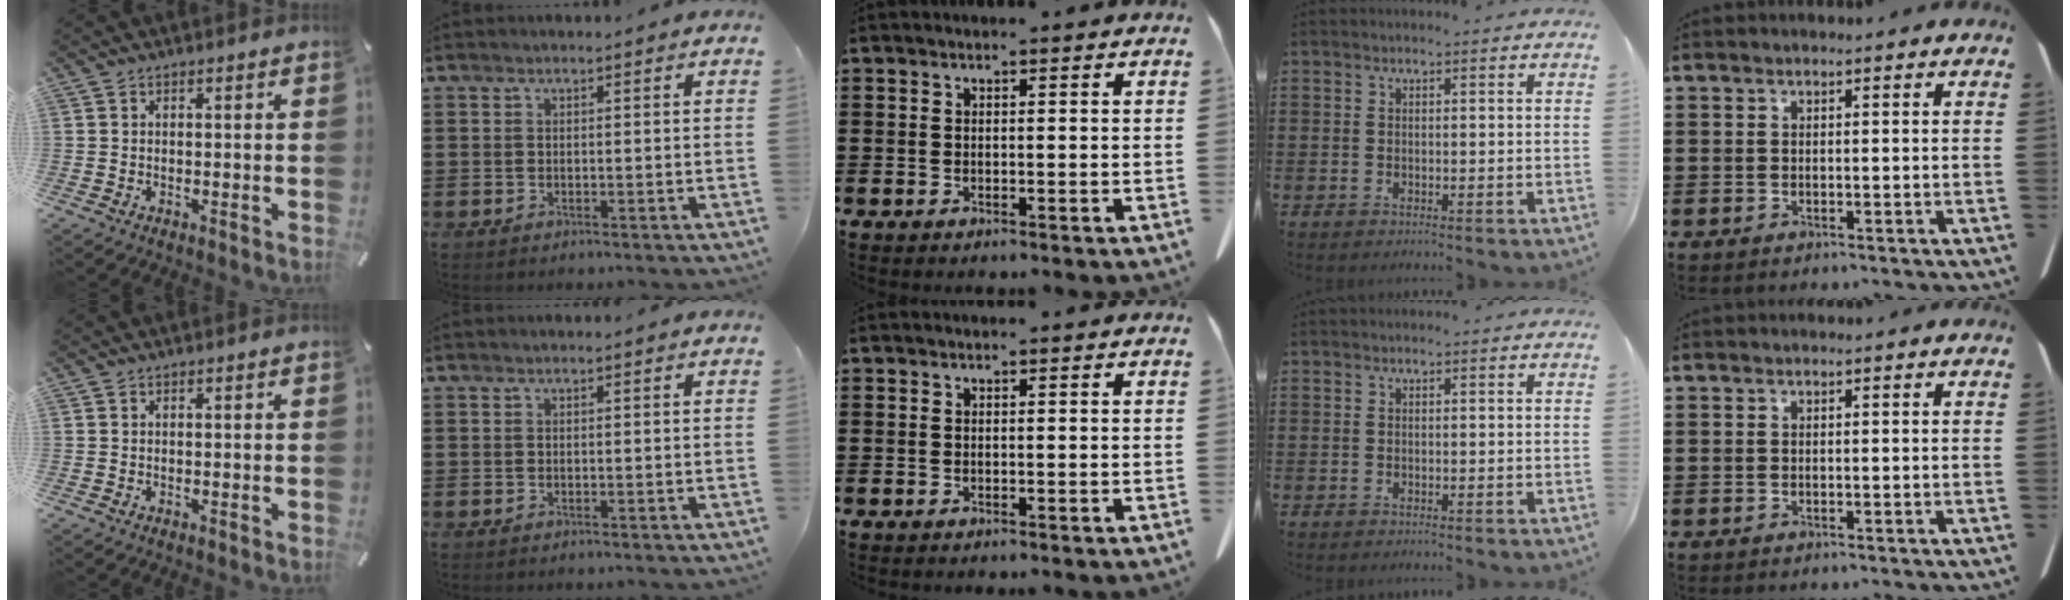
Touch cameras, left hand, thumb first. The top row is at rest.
{}